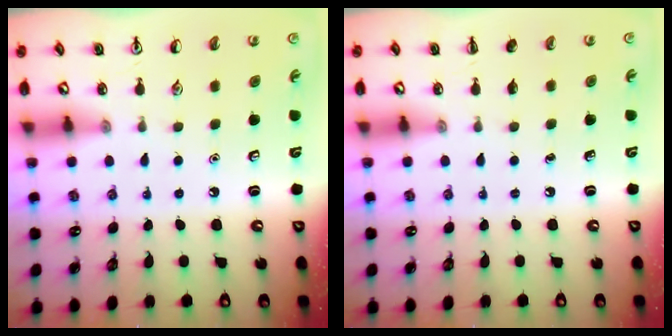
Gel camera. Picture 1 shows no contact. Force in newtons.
{"total": 0.0}